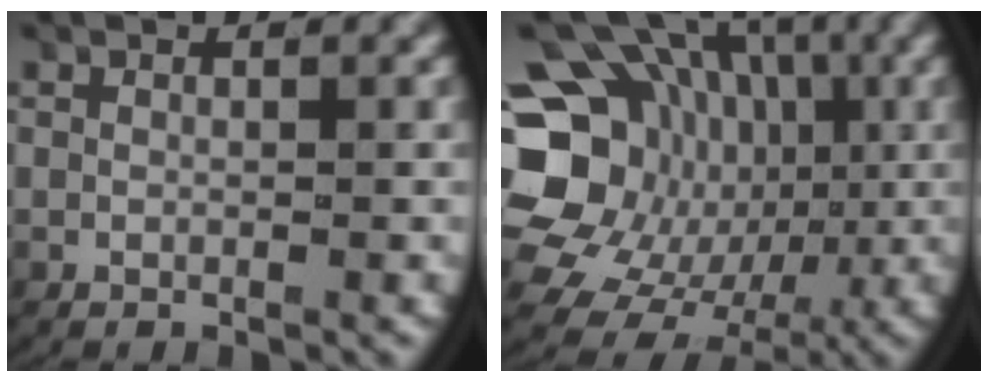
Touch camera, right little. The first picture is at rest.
{"total": 18.1, "force": [0.2, 15.9, 8.8], "torque": [-0.186, -0.049, 0.009]}